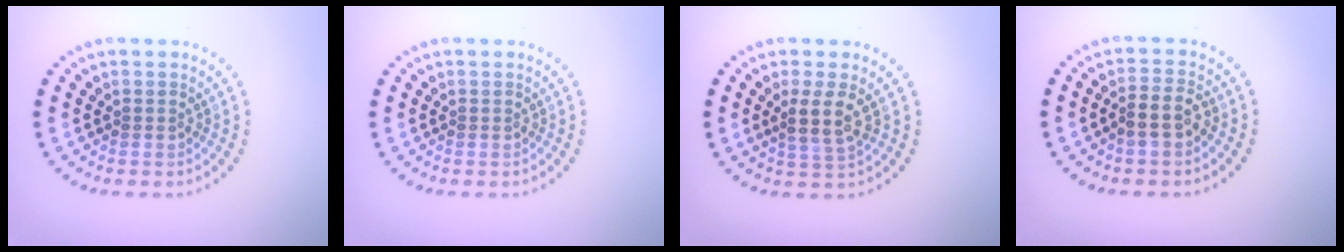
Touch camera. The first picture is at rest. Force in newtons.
{"total": 0.0}
{"total": 2.7, "press": 2.1, "slide": 1.6}
{"total": 2.4, "press": 2.2, "slide": 1.0}